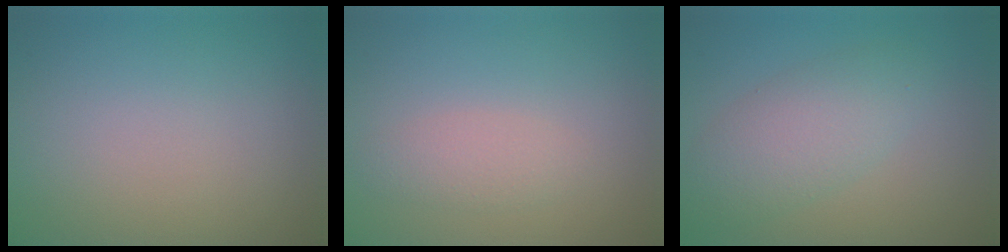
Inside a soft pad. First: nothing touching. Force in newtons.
{"total": 1.7, "press": 1.7, "slide": 0.1}
{"total": 4.1, "press": 4.1, "slide": 0.2}